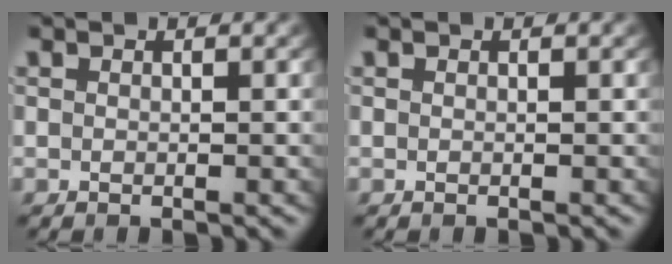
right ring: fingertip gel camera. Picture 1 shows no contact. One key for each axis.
{"total": 0.0}